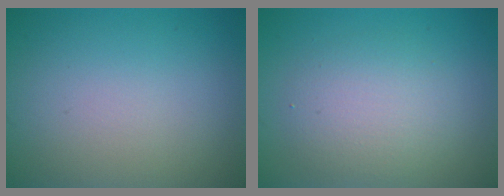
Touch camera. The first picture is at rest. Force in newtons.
{"total": 3.7, "press": 3.6, "slide": 0.3}